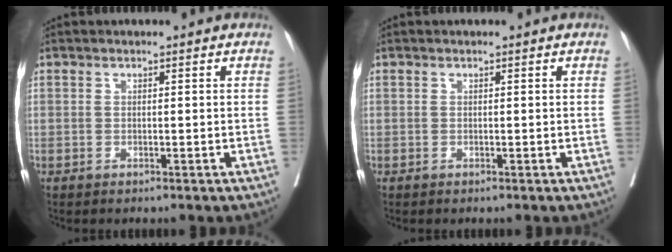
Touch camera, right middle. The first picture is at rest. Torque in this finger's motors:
{"motor_torque": [-0.12, -0.11, -0.01, -0.01]}